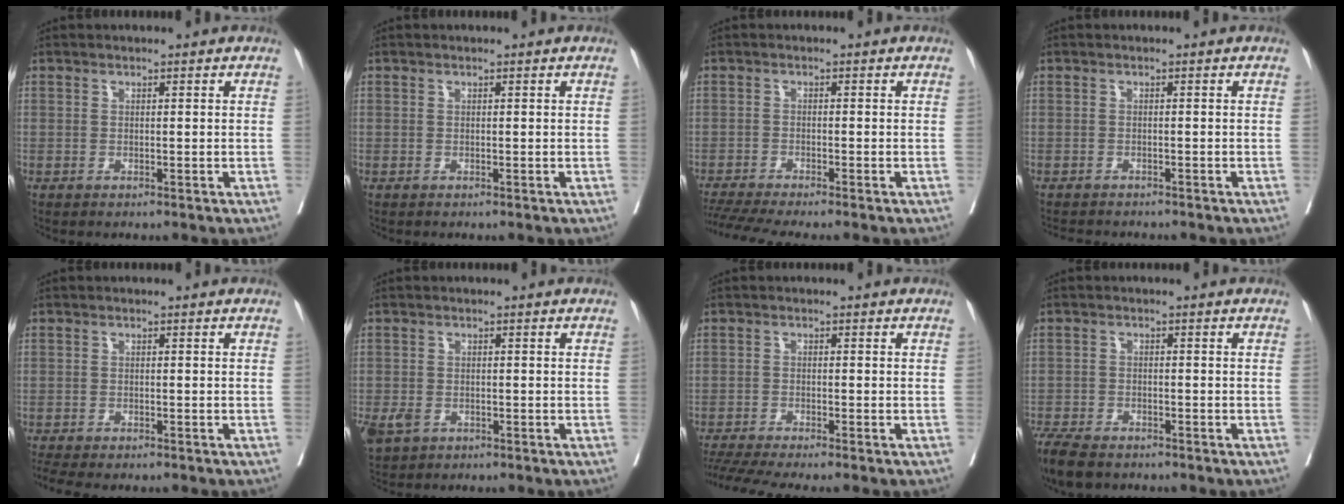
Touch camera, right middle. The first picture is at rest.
{"total": 0.0}
{"total": 7.4, "force": [-6.5, -0.8, 3.5], "torque": [-0.054, -0.015, -0.110]}
{"total": 4.7, "force": [-4.4, 0.9, 1.3], "torque": [-0.016, -0.007, -0.065]}
{"total": 4.9, "force": [-4.3, 1.2, 2.2], "torque": [-0.035, -0.007, -0.065]}
{"total": 4.4, "force": [-2.2, 3.1, 2.2], "torque": [-0.046, -0.007, -0.033]}
{"total": 8.8, "force": [-7.9, -0.7, 3.8], "torque": [-0.056, -0.016, -0.130]}
{"total": 7.1, "force": [-5.8, 2.5, 3.2], "torque": [-0.060, -0.014, -0.099]}